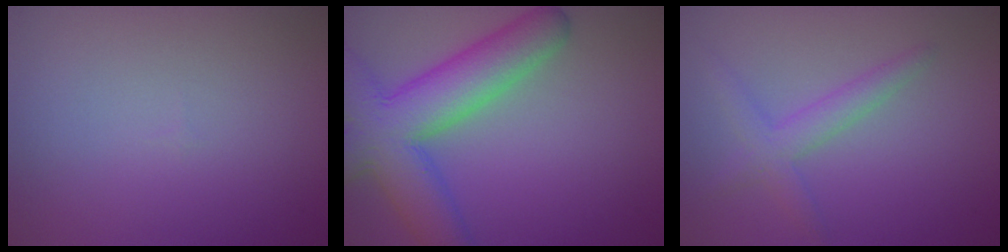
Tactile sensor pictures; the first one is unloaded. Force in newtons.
{"total": 9.3, "press": 9.3, "slide": 0.5}
{"total": 2.5, "press": 2.5, "slide": 0.1}